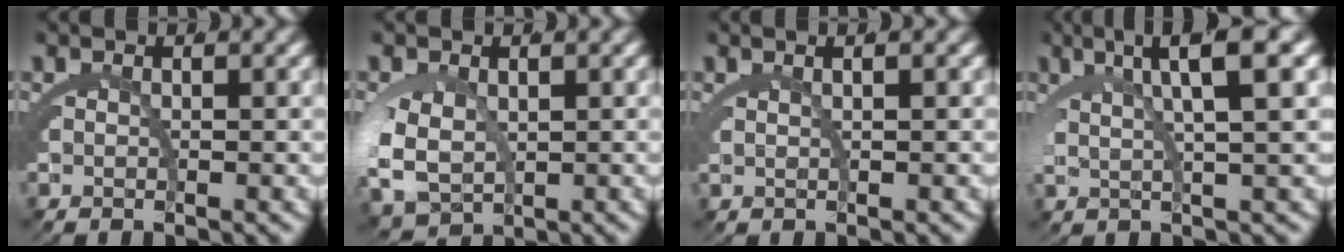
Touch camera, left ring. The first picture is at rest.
{"total": 5.1, "force": [-0.3, 4.0, 3.2], "torque": [-0.092, -0.032, 0.016]}
{"total": 1.6, "force": [1.0, -0.4, 1.3], "torque": [-0.008, 0.010, 0.018]}
{"total": 6.8, "force": [3.9, 0.9, 5.6], "torque": [-0.084, 0.017, 0.059]}